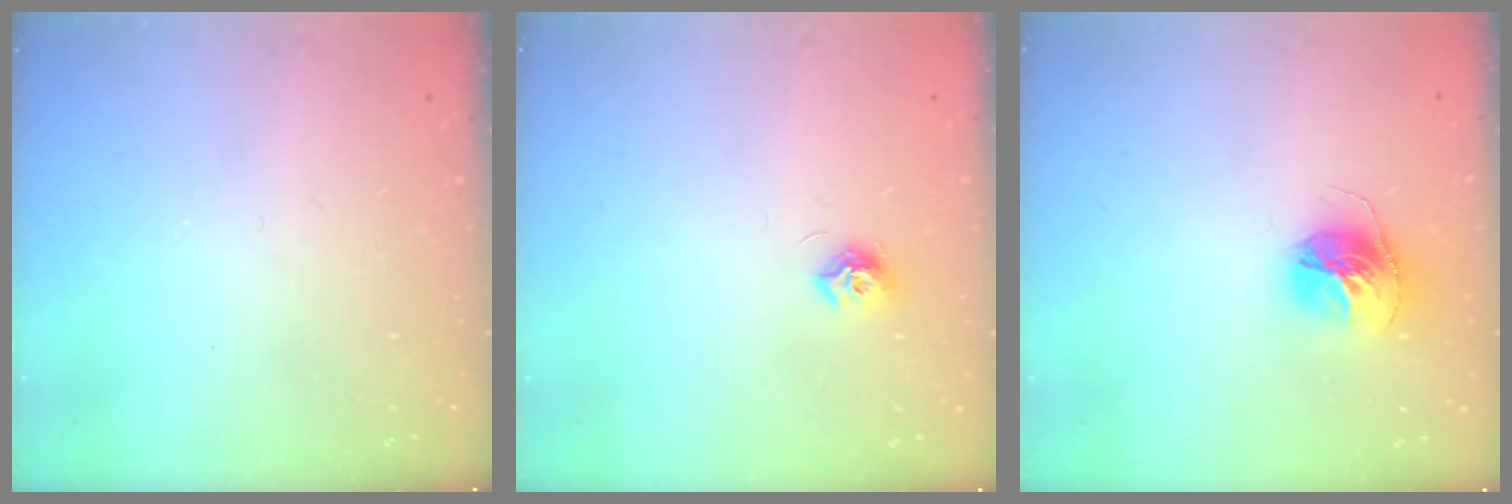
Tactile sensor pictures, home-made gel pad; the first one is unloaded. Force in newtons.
{"total": 7.8, "press": 7.8, "slide": 0.3}
{"total": 13.9, "press": 13.8, "slide": 1.4}